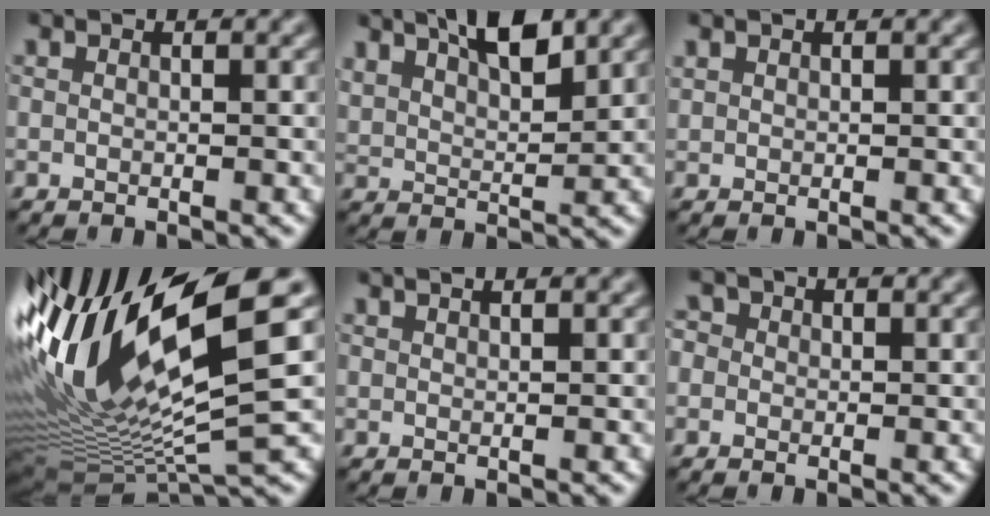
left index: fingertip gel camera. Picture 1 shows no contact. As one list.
[{"total": 5.2, "force": [3.5, 1.8, 3.5], "torque": [-0.063, 0.009, 0.062]}, {"total": 0.0}, {"total": 16.9, "force": [3.3, 4.6, 16.0], "torque": [-0.303, 0.001, 0.073]}, {"total": 1.9, "force": [1.3, 0.8, 1.2], "torque": [0.004, 0.010, -0.006]}, {"total": 1.9, "force": [0.4, 1.7, 0.6], "torque": [-0.010, 0.010, -0.008]}]